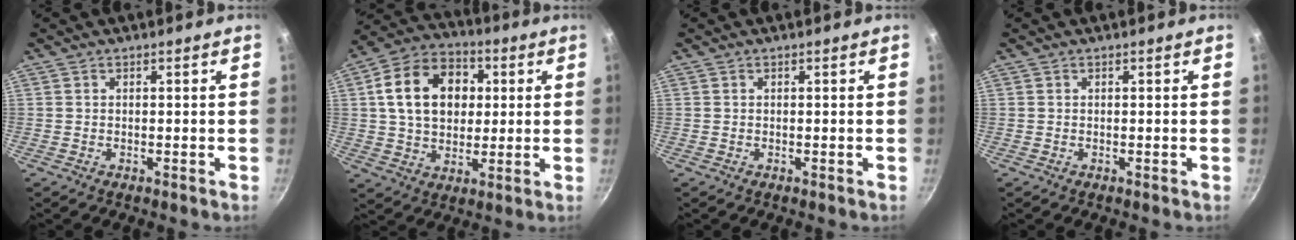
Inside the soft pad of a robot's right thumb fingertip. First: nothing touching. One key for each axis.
{"total": 16.7, "fx": 3.2, "fy": 12.4, "fz": 10.7, "tx": -0.153, "ty": 0.018, "tz": 0.045}
{"total": 0.0}
{"total": 0.0}